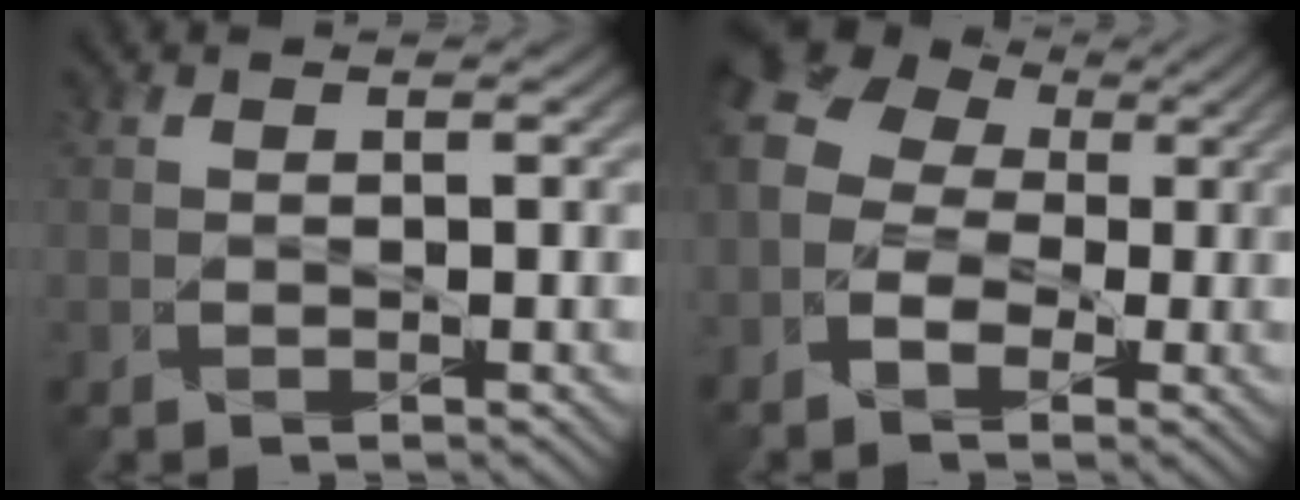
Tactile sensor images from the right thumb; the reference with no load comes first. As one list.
[{"total": 10.3, "force": [-0.8, 8.3, 6.0], "torque": [-0.153, 0.009, -0.034]}]